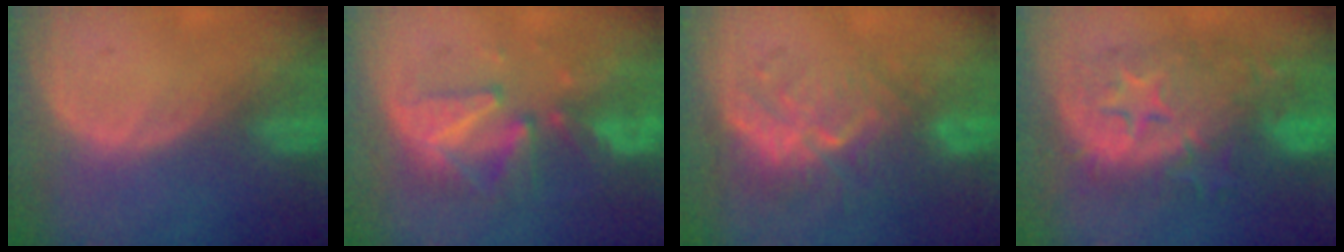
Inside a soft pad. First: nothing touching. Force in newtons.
{"total": 9.3, "press": 8.5, "slide": 3.7}
{"total": 8.8, "press": 8.5, "slide": 2.4}
{"total": 12.3, "press": 12.2, "slide": 1.1}